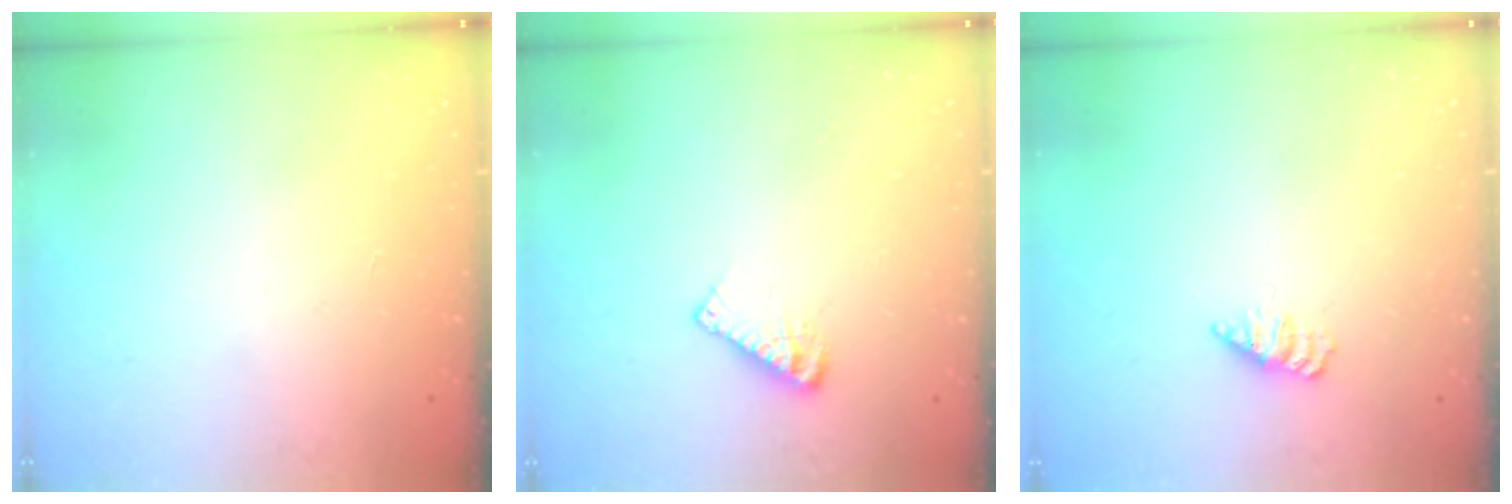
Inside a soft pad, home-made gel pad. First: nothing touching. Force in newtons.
{"total": 5.4, "press": 5.4, "slide": 0.5}
{"total": 2.2, "press": 2.2, "slide": 0.3}